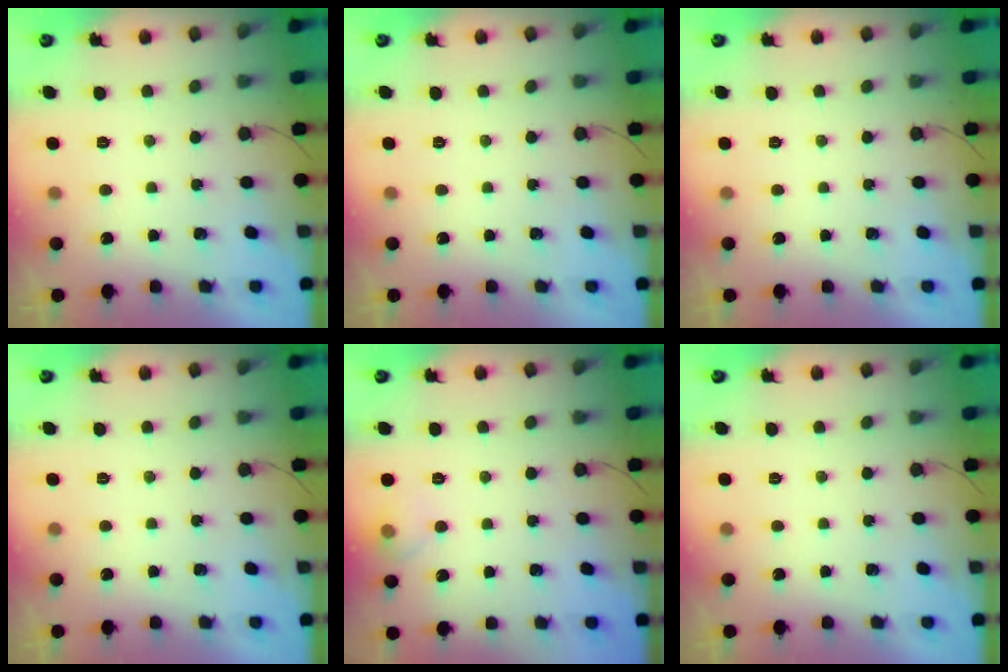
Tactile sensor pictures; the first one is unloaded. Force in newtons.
{"total": 0.0}
{"total": 0.0}
{"total": 0.0}
{"total": 7.0, "press": 6.8, "slide": 1.9}
{"total": 0.0}